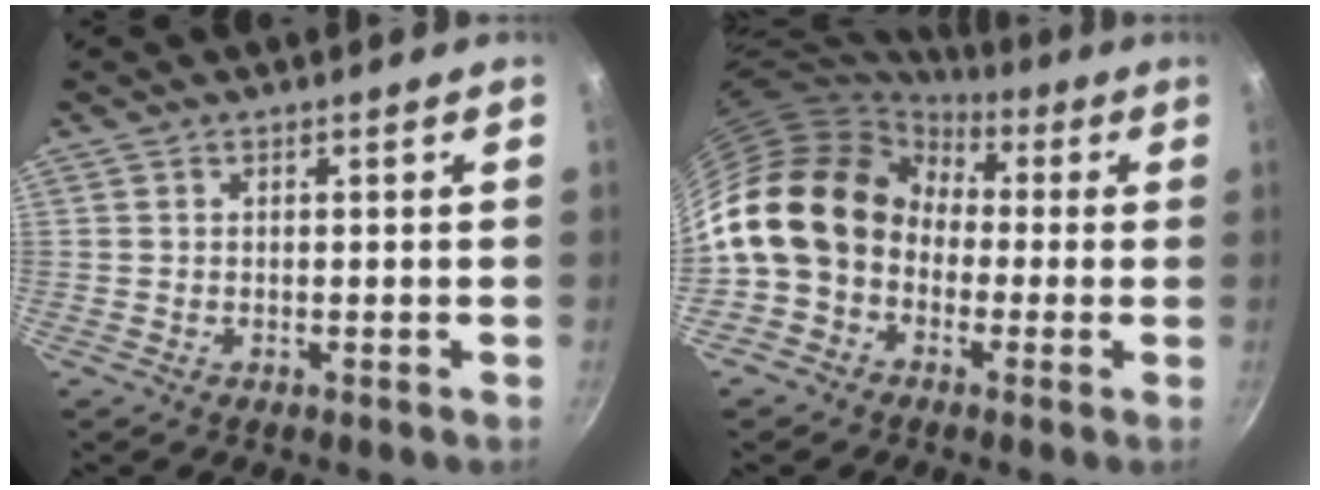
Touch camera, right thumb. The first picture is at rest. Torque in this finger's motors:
{"motor_torque": [-0.61, 1.59, 1.45, -1.32, 0.23]}